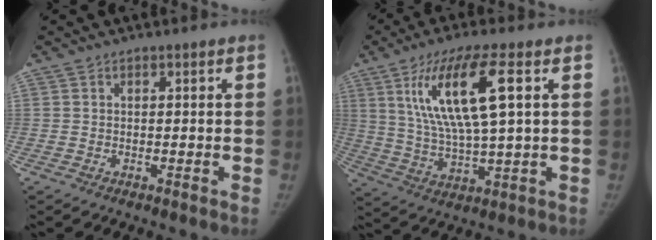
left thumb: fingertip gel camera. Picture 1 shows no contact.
{"total": 15.0, "force": [4.8, 3.2, 13.9], "torque": [-0.283, -0.009, 0.093]}